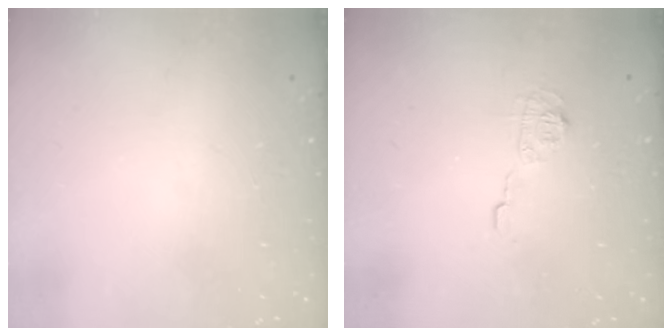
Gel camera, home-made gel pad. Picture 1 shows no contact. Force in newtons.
{"total": 6.7, "press": 6.7, "slide": 0.0}